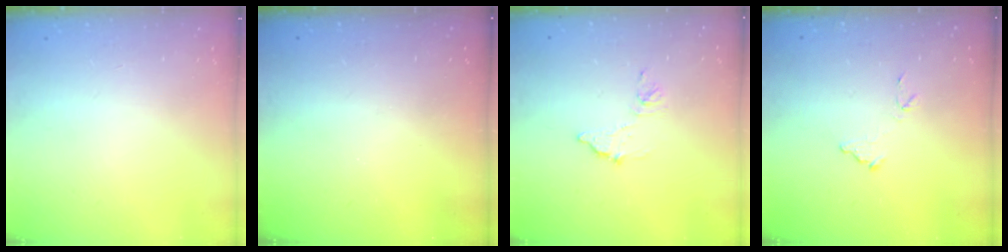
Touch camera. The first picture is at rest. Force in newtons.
{"total": 3.3, "press": 3.3, "slide": 0.1}
{"total": 8.4, "press": 8.4, "slide": 0.4}
{"total": 7.9, "press": 7.9, "slide": 0.4}